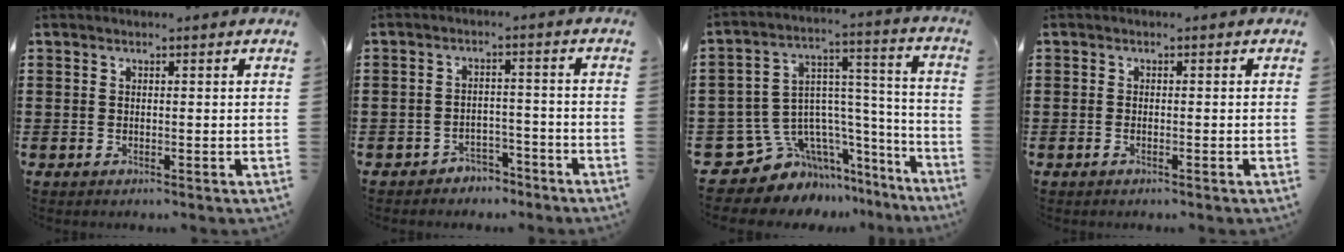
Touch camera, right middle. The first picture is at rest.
{"total": 3.2, "force": [-3.1, 0.8, -0.1], "torque": [-0.007, 0.003, -0.068]}
{"total": 9.4, "force": [-5.9, 7.0, 2.1], "torque": [-0.076, -0.009, -0.103]}
{"total": 0.6, "force": [-0.4, 0.1, 0.4], "torque": [-0.009, -0.003, -0.007]}